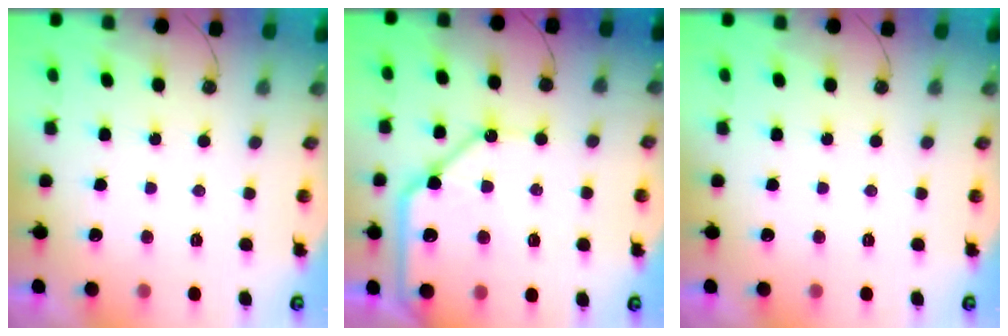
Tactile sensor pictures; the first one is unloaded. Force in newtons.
{"total": 17.0, "press": 16.9, "slide": 2.4}
{"total": 0.0}